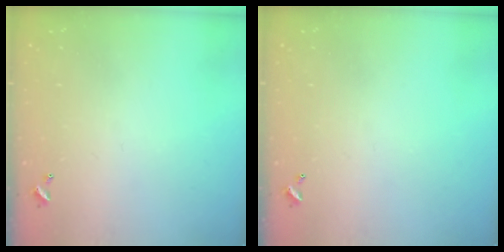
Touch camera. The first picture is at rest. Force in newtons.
{"total": 0.0}